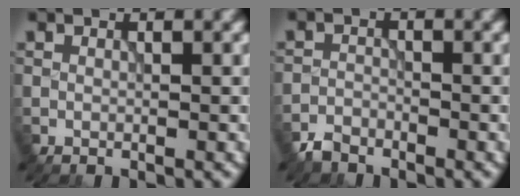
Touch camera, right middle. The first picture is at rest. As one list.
[{"total": 2.0, "force": [-1.8, 0.7, 0.3], "torque": [-0.004, 0.001, -0.043]}]